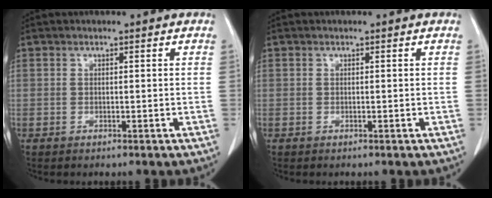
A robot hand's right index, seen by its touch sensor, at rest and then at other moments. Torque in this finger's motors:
{"motor_torque": [0.00, 0.00, 0.01, 0.00]}